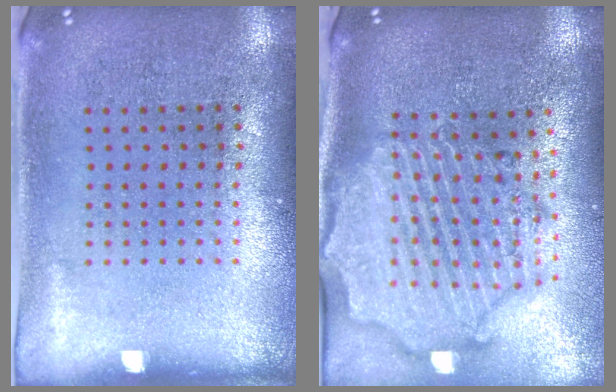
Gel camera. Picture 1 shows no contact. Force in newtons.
{"total": 3.2, "press": 2.8, "slide": 1.6}